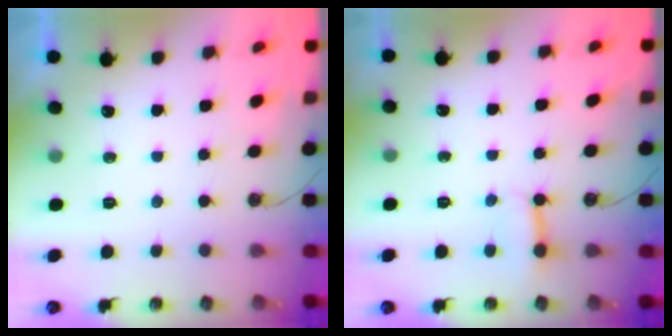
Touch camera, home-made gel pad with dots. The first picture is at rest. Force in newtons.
{"total": 2.9, "press": 2.9, "slide": 0.2}